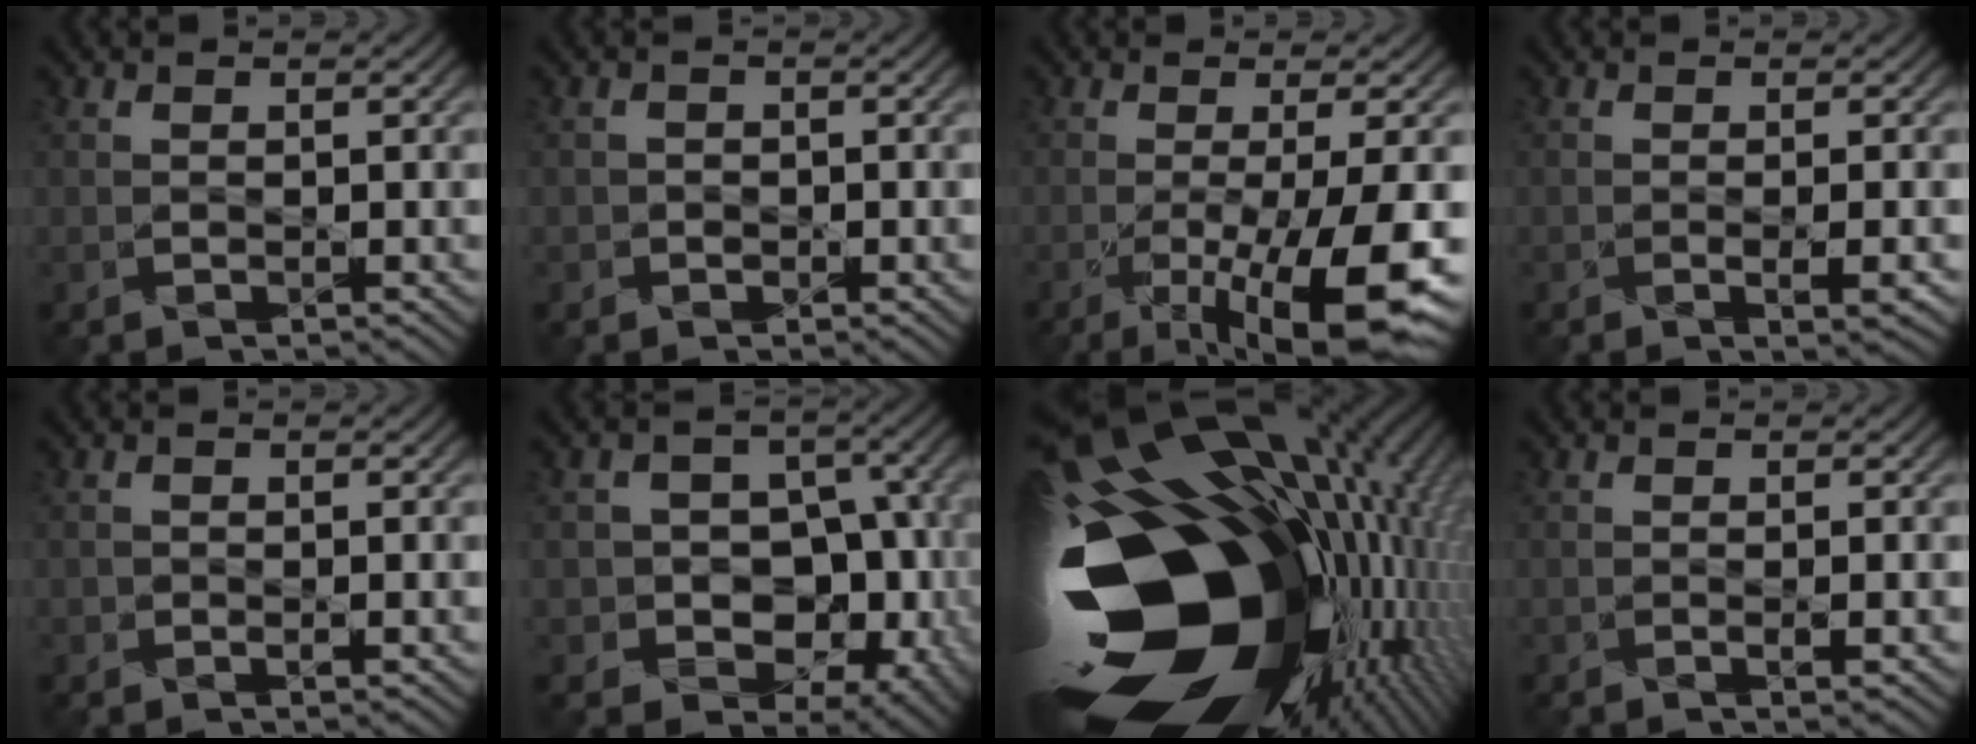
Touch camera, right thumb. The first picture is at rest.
{"total": 1.3, "force": [-0.3, 1.2, -0.3], "torque": [0.016, 0.006, -0.017]}
{"total": 12.2, "force": [-5.1, 2.3, 10.8], "torque": [-0.181, -0.023, -0.071]}
{"total": 3.0, "force": [-1.4, 0.3, 2.6], "torque": [-0.043, -0.003, -0.017]}
{"total": 1.2, "force": [-0.6, 0.6, 0.8], "torque": [-0.011, -0.004, -0.013]}
{"total": 12.6, "force": [-2.5, 10.8, 6.2], "torque": [-0.129, -0.012, -0.045]}
{"total": 22.3, "force": [-3.5, 14.0, 16.9], "torque": [-0.353, -0.088, -0.021]}
{"total": 1.6, "force": [-0.8, 0.0, 1.4], "torque": [-0.024, -0.004, -0.012]}